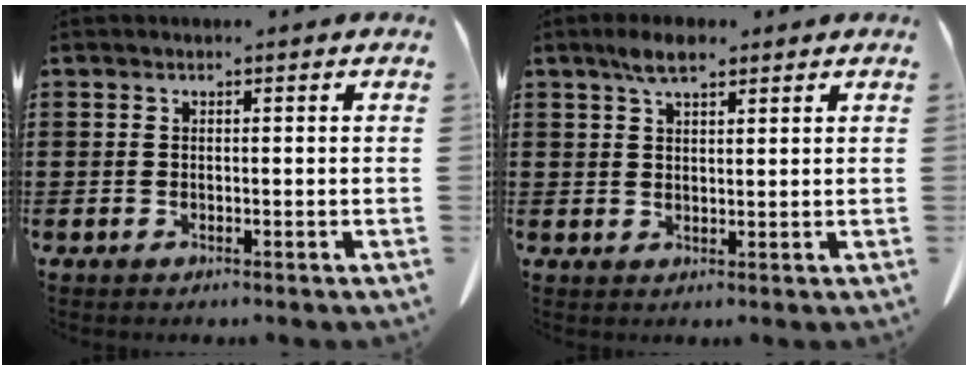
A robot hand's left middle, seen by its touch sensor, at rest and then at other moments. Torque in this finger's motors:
{"motor_torque": [1.05, 0.95, 0.15, 0.01]}